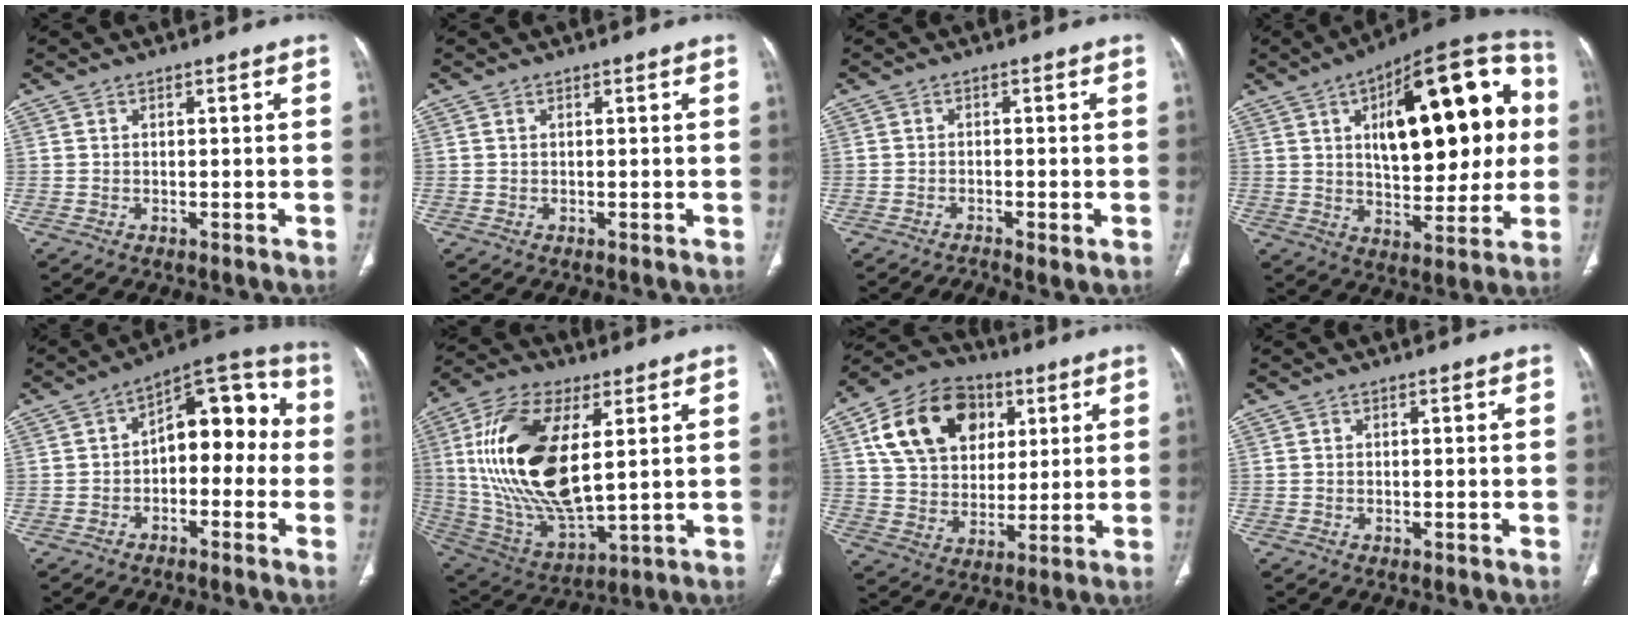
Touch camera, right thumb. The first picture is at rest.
{"total": 0.0}
{"total": 2.9, "force": [-1.8, 0.7, 2.1], "torque": [-0.040, 0.004, -0.030]}
{"total": 28.0, "force": [5.7, 12.8, 24.3], "torque": [-0.305, 0.016, 0.078]}
{"total": 13.0, "force": [-0.5, 7.7, 10.5], "torque": [-0.097, 0.052, -0.023]}
{"total": 23.5, "force": [4.6, 10.9, 20.3], "torque": [-0.405, -0.021, 0.090]}
{"total": 18.7, "force": [6.7, 13.9, 10.5], "torque": [-0.163, 0.001, 0.118]}
{"total": 0.0}